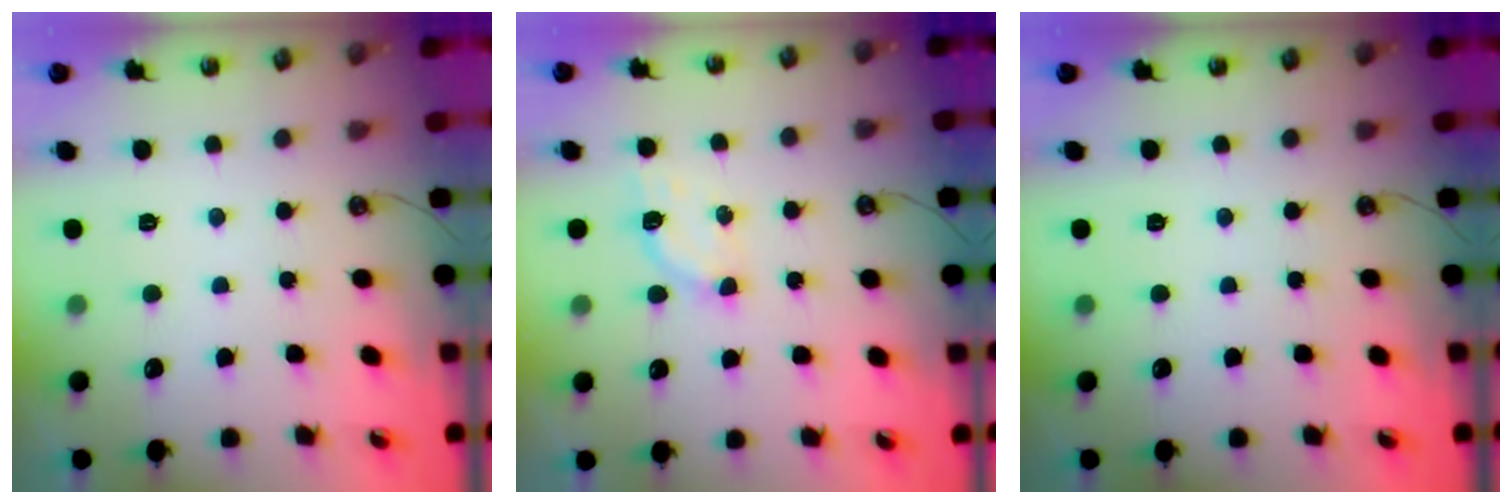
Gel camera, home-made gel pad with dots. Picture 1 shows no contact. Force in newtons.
{"total": 3.8, "press": 3.8, "slide": 0.5}
{"total": 0.0}